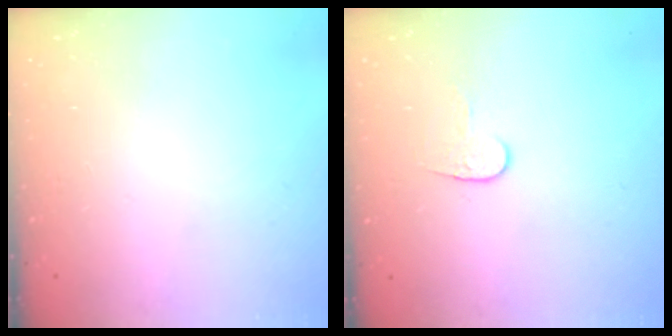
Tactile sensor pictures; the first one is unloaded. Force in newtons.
{"total": 6.0, "press": 6.0, "slide": 0.4}